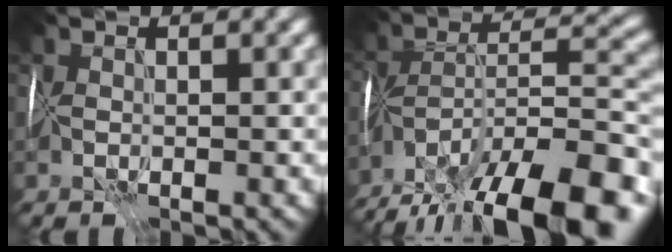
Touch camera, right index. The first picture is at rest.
{"total": 16.9, "force": [-12.0, 5.5, 10.5], "torque": [-0.187, -0.003, -0.185]}